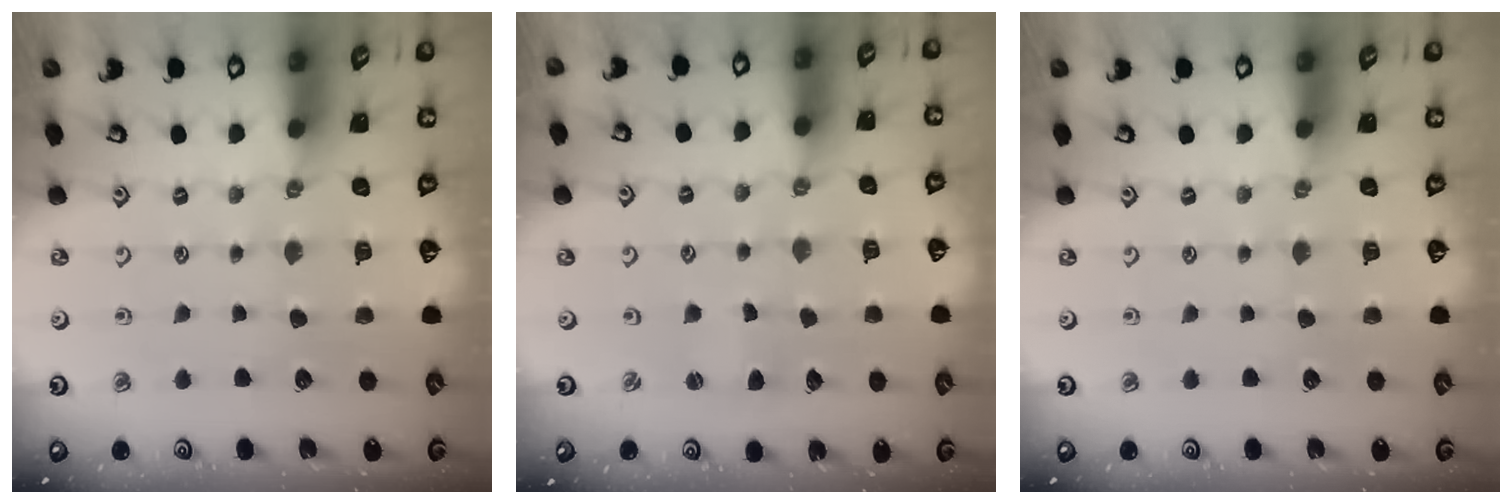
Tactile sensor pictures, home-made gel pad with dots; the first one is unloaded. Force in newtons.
{"total": 1.6, "press": 1.5, "slide": 0.3}
{"total": 0.0}